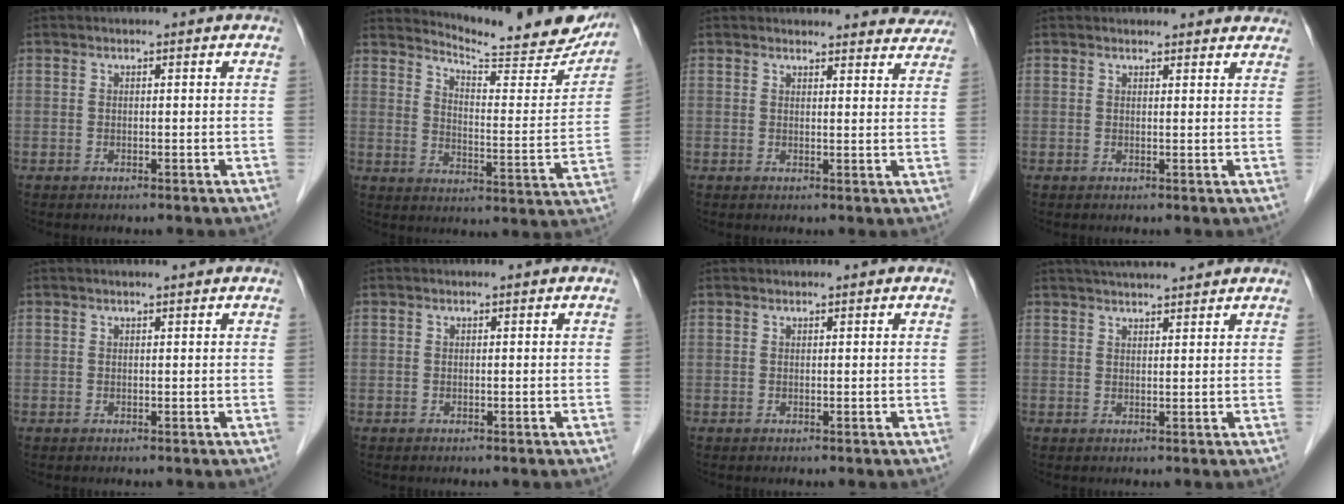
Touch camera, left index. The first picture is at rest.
{"total": 19.1, "force": [17.9, 2.8, 6.2], "torque": [-0.080, -0.066, 0.220]}
{"total": 11.2, "force": [10.6, 3.4, 1.0], "torque": [0.032, -0.008, 0.097]}
{"total": 7.1, "force": [6.6, 2.4, 1.0], "torque": [0.018, 0.009, 0.059]}
{"total": 1.7, "force": [1.4, 0.4, 0.9], "torque": [-0.003, 0.010, 0.020]}
{"total": 0.0}
{"total": 0.6, "force": [0.5, 0.3, 0.0], "torque": [0.007, 0.003, 0.008]}
{"total": 8.1, "force": [7.2, 1.2, 3.3], "torque": [-0.047, 0.027, 0.111]}